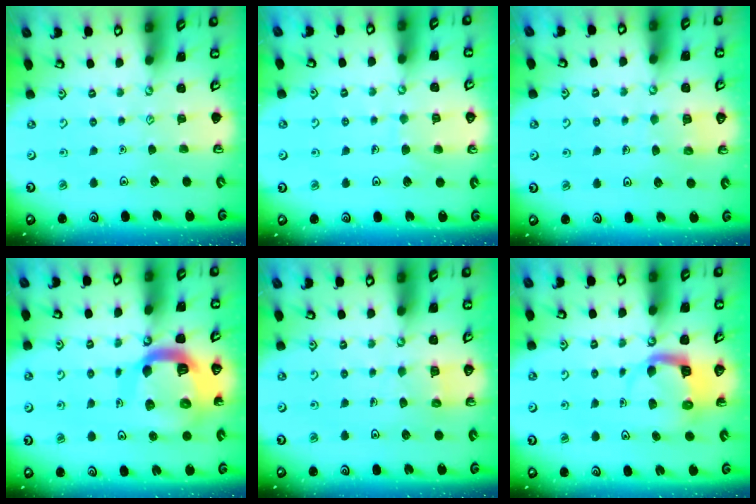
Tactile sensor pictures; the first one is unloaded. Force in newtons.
{"total": 5.9, "press": 5.9, "slide": 0.4}
{"total": 4.4, "press": 4.4, "slide": 0.4}
{"total": 16.2, "press": 16.1, "slide": 1.8}
{"total": 4.6, "press": 4.6, "slide": 0.3}
{"total": 6.7, "press": 6.7, "slide": 0.1}